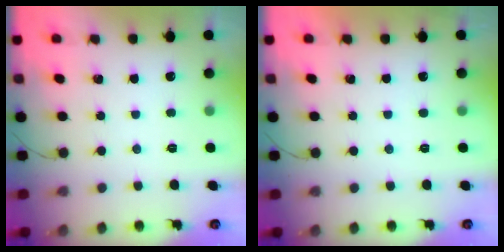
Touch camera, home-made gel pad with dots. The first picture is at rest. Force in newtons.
{"total": 1.0, "press": 0.9, "slide": 0.2}